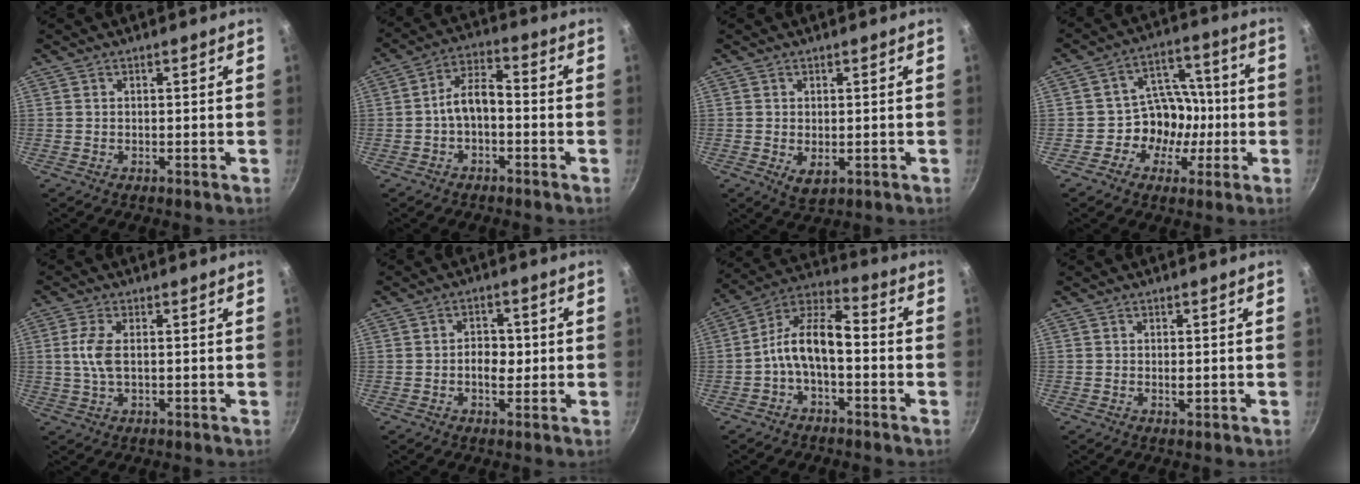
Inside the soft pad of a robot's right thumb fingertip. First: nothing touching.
{"total": 7.1, "force": [-1.3, 4.0, 5.7], "torque": [-0.096, 0.033, -0.034]}
{"total": 3.2, "force": [-0.7, 1.8, 2.5], "torque": [-0.041, -0.009, -0.003]}
{"total": 11.0, "force": [-2.1, 9.0, 6.0], "torque": [-0.041, 0.041, -0.039]}
{"total": 5.0, "force": [0.4, 2.4, 4.4], "torque": [-0.111, 0.003, 0.007]}
{"total": 4.7, "force": [-0.3, 3.1, 3.5], "torque": [-0.034, 0.008, -0.008]}
{"total": 11.2, "force": [-1.8, 5.5, 9.6], "torque": [-0.170, 0.047, -0.044]}
{"total": 1.2, "force": [-0.2, 0.6, 1.0], "torque": [-0.014, -0.003, -0.004]}